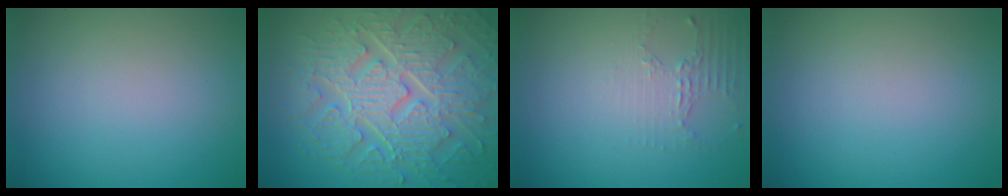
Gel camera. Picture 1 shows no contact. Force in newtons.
{"total": 9.2, "press": 6.7, "slide": 6.3}
{"total": 2.0, "press": 1.5, "slide": 1.4}
{"total": 0.0}